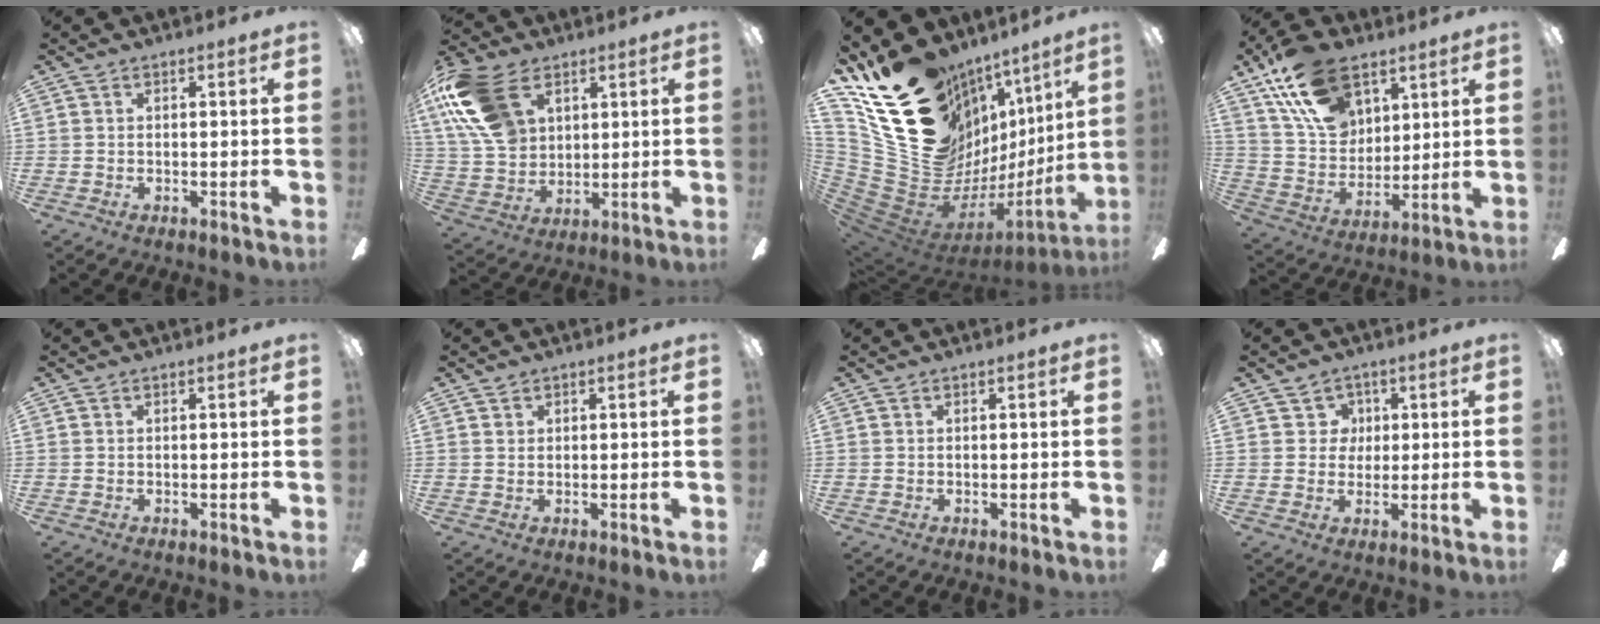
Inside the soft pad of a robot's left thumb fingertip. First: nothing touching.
{"total": 18.8, "force": [8.2, 12.3, 11.6], "torque": [-0.255, -0.012, 0.156]}
{"total": 25.7, "force": [12.3, 17.6, 14.2], "torque": [-0.225, -0.109, 0.276]}
{"total": 19.0, "force": [11.1, 11.9, 9.8], "torque": [-0.182, -0.034, 0.210]}
{"total": 0.0}
{"total": 0.8, "force": [0.5, 0.6, 0.0], "torque": [-0.001, 0.003, 0.010]}
{"total": 0.0}
{"total": 4.3, "force": [1.4, 4.0, 0.6], "torque": [-0.004, 0.004, 0.020]}